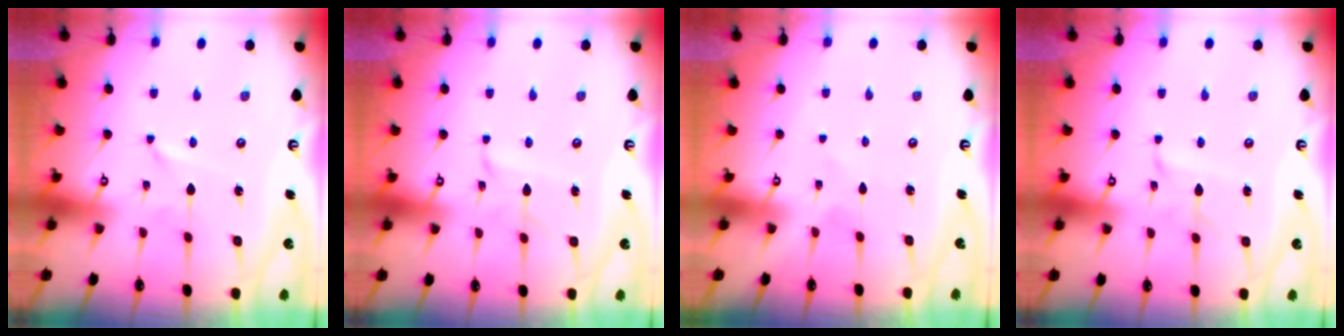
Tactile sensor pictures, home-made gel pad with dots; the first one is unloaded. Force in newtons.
{"total": 2.5, "press": 2.5, "slide": 0.2}
{"total": 0.7, "press": 0.7, "slide": 0.1}
{"total": 2.5, "press": 2.5, "slide": 0.2}